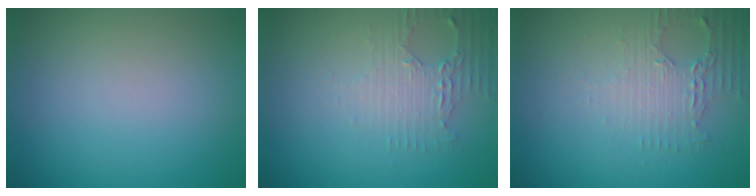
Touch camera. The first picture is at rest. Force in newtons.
{"total": 2.7, "press": 2.4, "slide": 1.3}
{"total": 2.7, "press": 2.4, "slide": 1.3}